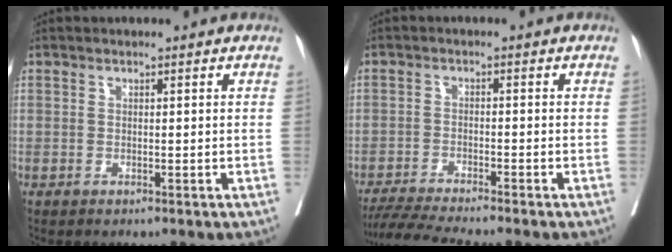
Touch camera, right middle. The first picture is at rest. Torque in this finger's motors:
{"motor_torque": [0.34, -0.42, 0.02, 0.02]}